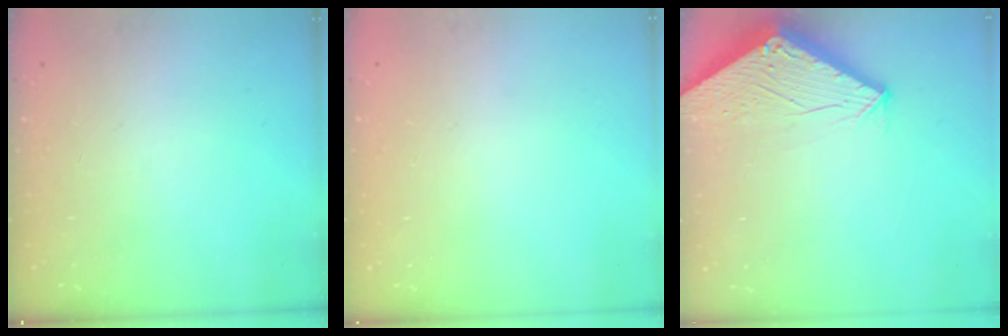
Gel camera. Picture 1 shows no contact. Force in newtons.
{"total": 0.0}
{"total": 2.8, "press": 2.8, "slide": 0.1}